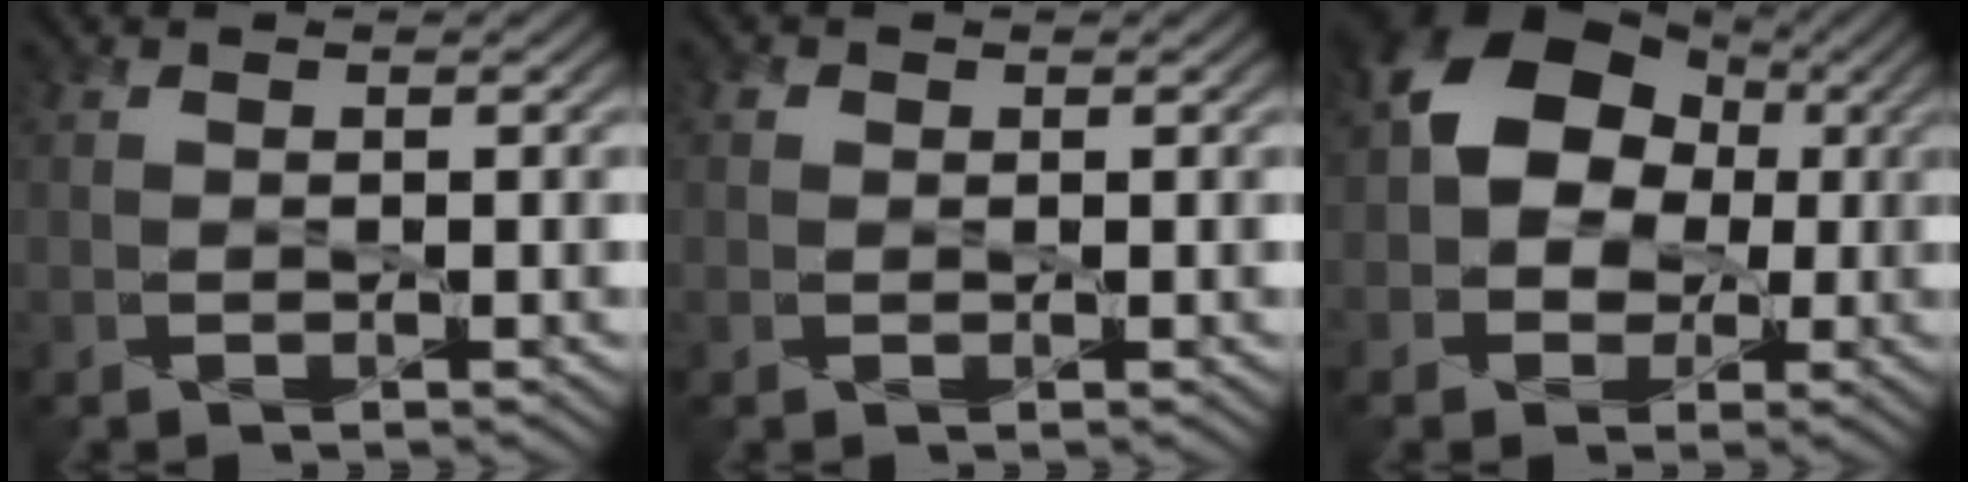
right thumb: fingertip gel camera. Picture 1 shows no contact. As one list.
[{"total": 0.9, "force": [0.2, 0.8, 0.2], "torque": [-0.001, 0.001, 0.002]}, {"total": 9.9, "force": [1.2, 7.9, 5.9], "torque": [-0.099, 0.013, -0.003]}]